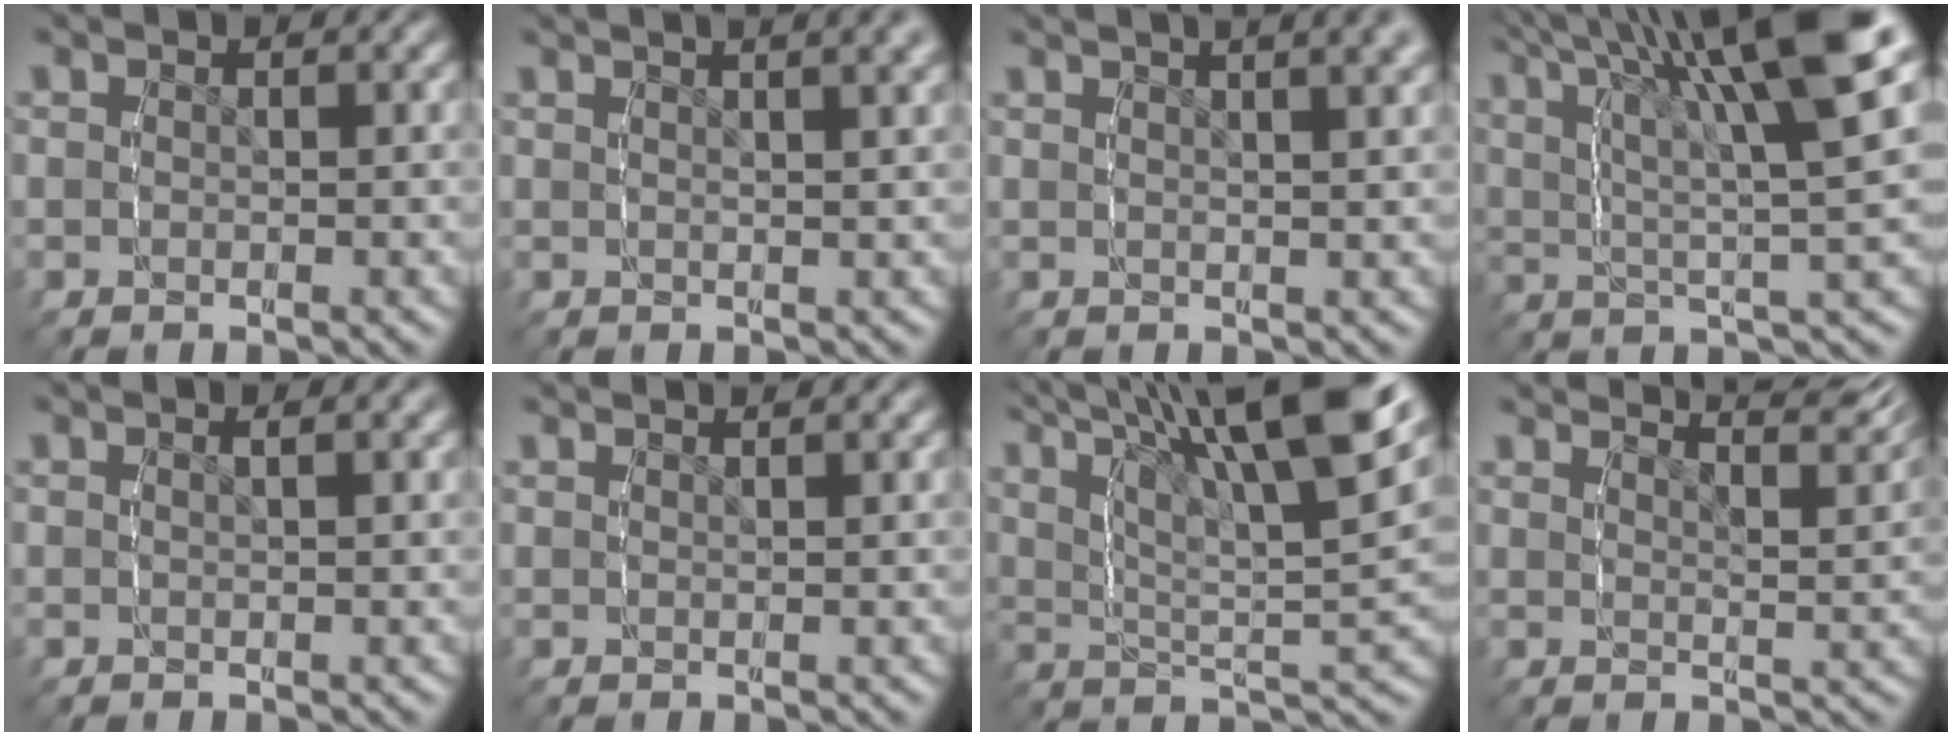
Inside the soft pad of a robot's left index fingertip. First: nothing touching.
{"total": 4.5, "force": [2.9, 0.5, 3.4], "torque": [-0.033, 0.021, 0.040]}
{"total": 5.4, "force": [3.5, 0.9, 4.1], "torque": [-0.042, 0.023, 0.048]}
{"total": 9.2, "force": [4.0, 2.5, 7.9], "torque": [-0.114, 0.006, 0.057]}
{"total": 0.9, "force": [0.2, -0.8, 0.4], "torque": [-0.008, 0.004, 0.005]}
{"total": 1.3, "force": [0.9, -0.9, 0.1], "torque": [0.005, 0.003, 0.017]}
{"total": 11.4, "force": [6.0, 3.6, 9.1], "torque": [-0.128, 0.009, 0.088]}
{"total": 6.8, "force": [5.8, 1.0, 3.4], "torque": [-0.039, 0.011, 0.086]}